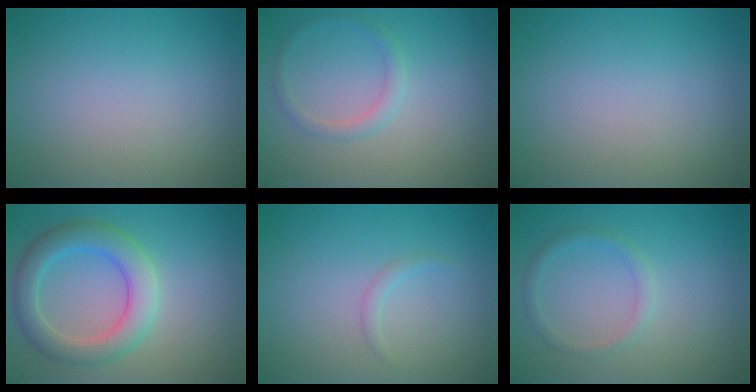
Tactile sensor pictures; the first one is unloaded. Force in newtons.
{"total": 1.3, "press": 1.3, "slide": 0.1}
{"total": 0.0}
{"total": 4.8, "press": 4.8, "slide": 0.2}
{"total": 0.7, "press": 0.7, "slide": 0.0}
{"total": 1.4, "press": 1.3, "slide": 0.2}